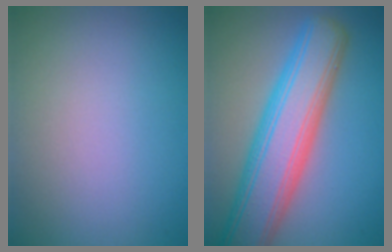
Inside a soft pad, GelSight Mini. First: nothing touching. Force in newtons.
{"total": 9.0, "press": 9.0, "slide": 0.4}